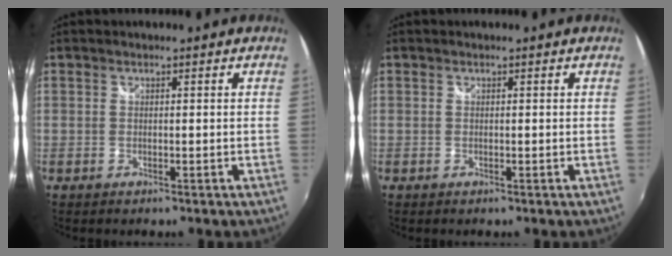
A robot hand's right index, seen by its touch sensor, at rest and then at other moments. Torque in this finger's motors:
{"motor_torque": [-0.01, -0.01, 0.00, 0.00]}